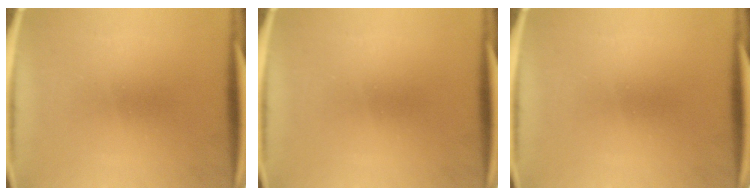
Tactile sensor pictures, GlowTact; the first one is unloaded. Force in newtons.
{"total": 0.0}
{"total": 0.0}